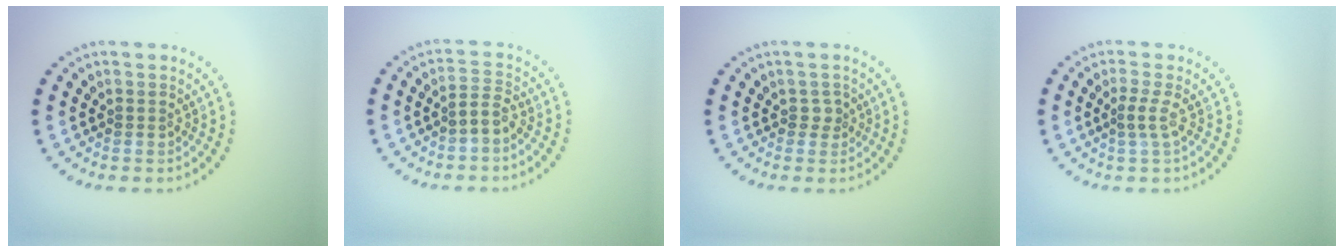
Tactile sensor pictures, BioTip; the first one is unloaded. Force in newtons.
{"total": 1.6, "press": 1.3, "slide": 0.9}
{"total": 1.0, "press": 0.7, "slide": 0.8}
{"total": 1.3, "press": 0.9, "slide": 0.9}